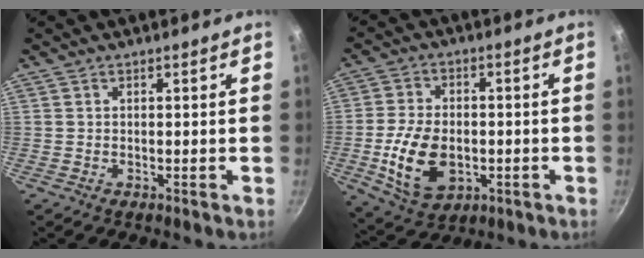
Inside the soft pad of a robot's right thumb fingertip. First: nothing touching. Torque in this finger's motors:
{"motor_torque": [-0.21, 0.45, 0.52, 0.45, 0.09]}